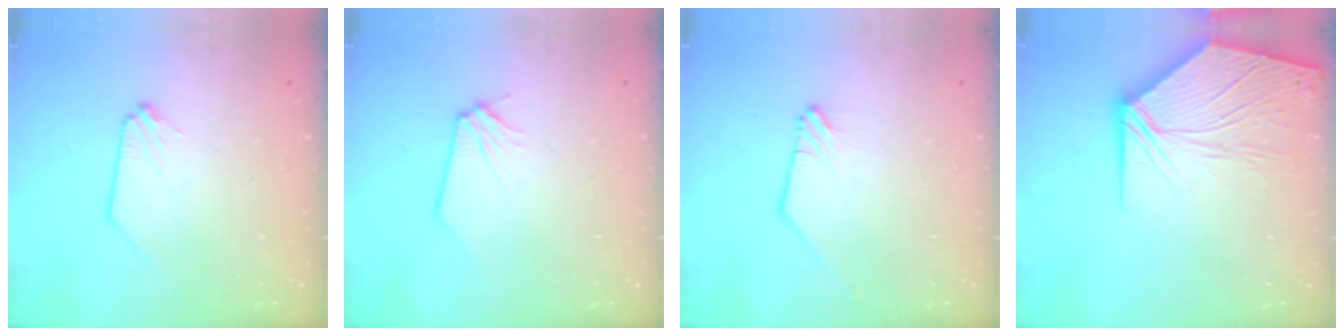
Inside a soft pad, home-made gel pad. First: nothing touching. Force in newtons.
{"total": 0.0}
{"total": 0.0}
{"total": 16.2, "press": 16.0, "slide": 2.6}